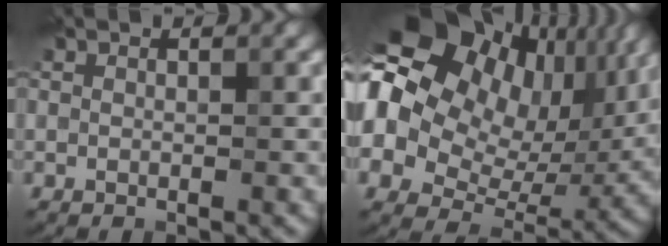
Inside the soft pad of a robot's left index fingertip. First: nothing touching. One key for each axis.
{"total": 21.2, "fx": 7.6, "fy": 15.6, "fz": 12.1, "tx": -0.255, "ty": 0.051, "tz": 0.121}